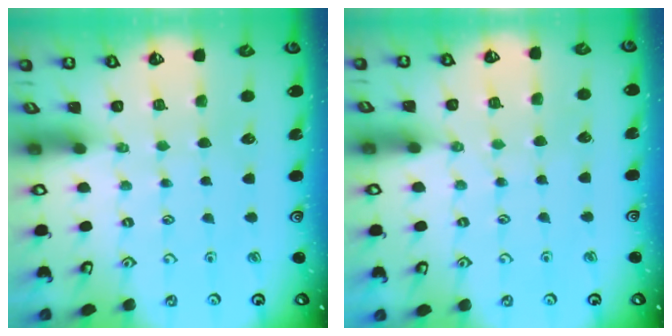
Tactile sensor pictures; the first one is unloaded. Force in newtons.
{"total": 2.8, "press": 2.8, "slide": 0.5}